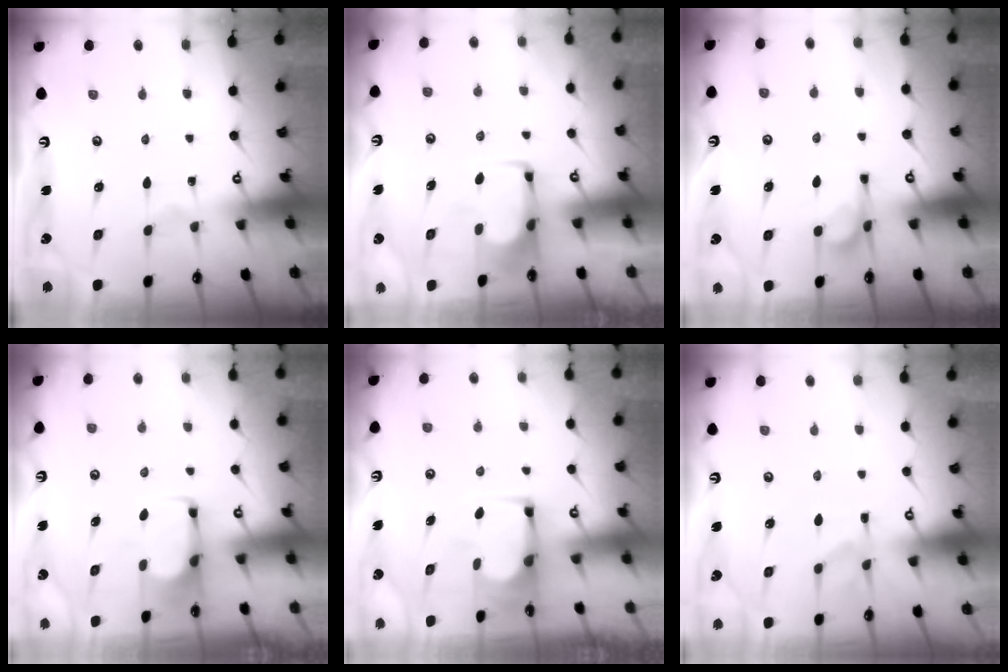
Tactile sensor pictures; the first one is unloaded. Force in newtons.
{"total": 1.5, "press": 1.5, "slide": 0.2}
{"total": 5.1, "press": 5.0, "slide": 0.9}
{"total": 2.8, "press": 2.8, "slide": 0.5}
{"total": 2.5, "press": 2.5, "slide": 0.1}
{"total": 1.2, "press": 0.1, "slide": 1.2}